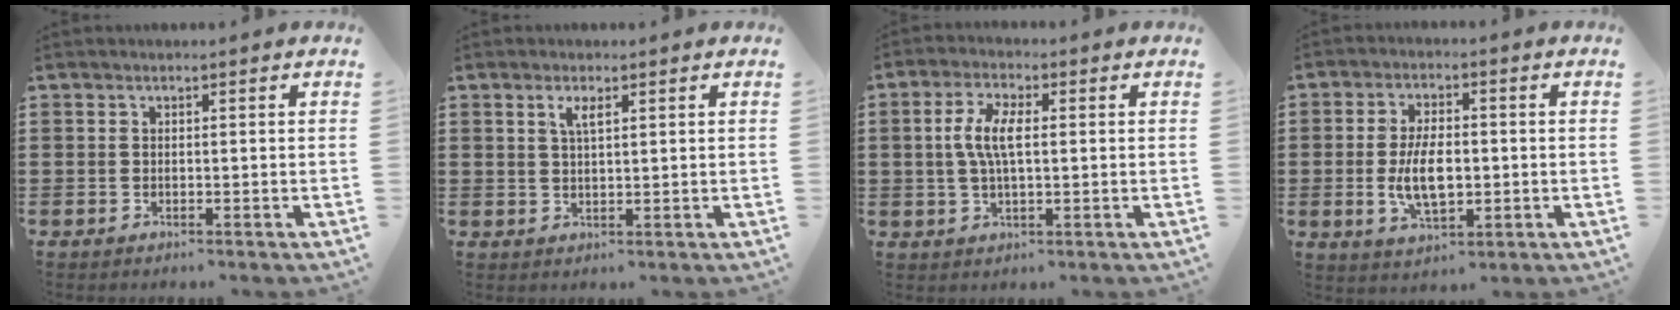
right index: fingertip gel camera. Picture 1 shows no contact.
{"total": 2.3, "force": [1.2, 0.7, 1.9], "torque": [-0.042, 0.004, 0.019]}
{"total": 6.1, "force": [0.5, 2.4, 5.6], "torque": [-0.124, 0.004, 0.001]}
{"total": 7.3, "force": [-0.8, 3.5, 6.4], "torque": [-0.124, -0.005, -0.018]}